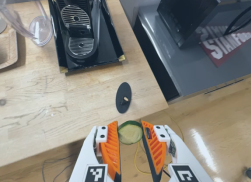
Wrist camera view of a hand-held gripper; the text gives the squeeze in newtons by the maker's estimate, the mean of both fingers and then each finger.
{"total": 7.1, "left": 7.3, "right": 6.9}